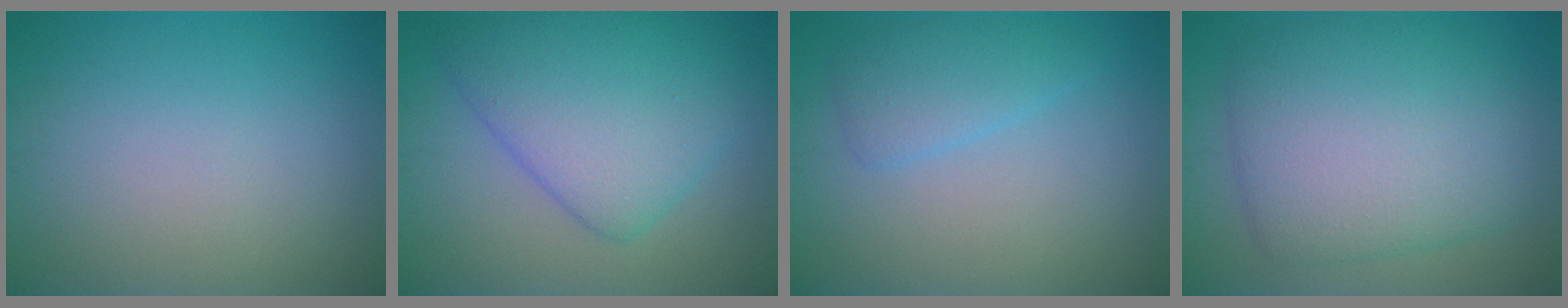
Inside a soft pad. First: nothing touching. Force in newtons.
{"total": 7.8, "press": 7.8, "slide": 0.0}
{"total": 2.6, "press": 2.6, "slide": 0.1}
{"total": 9.2, "press": 9.2, "slide": 0.2}